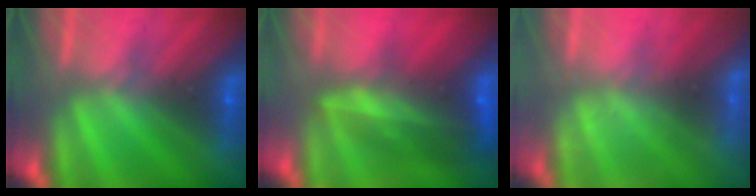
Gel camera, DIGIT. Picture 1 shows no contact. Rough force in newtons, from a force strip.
{"total": 7.5}
{"total": 2.3}